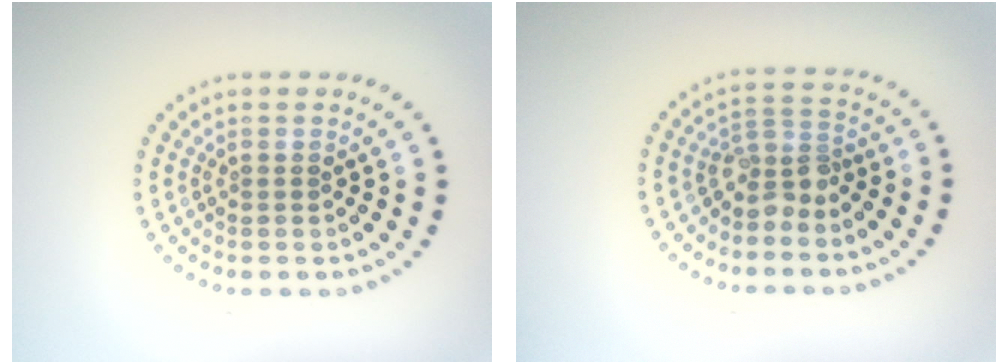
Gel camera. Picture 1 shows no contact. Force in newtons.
{"total": 2.6, "press": 1.8, "slide": 1.8}